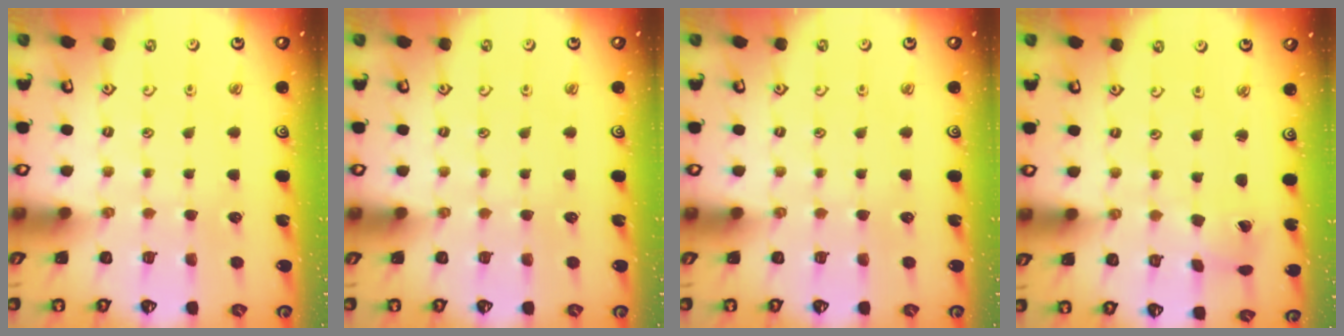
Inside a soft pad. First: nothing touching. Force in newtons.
{"total": 0.0}
{"total": 0.0}
{"total": 1.2, "press": 1.2, "slide": 0.1}